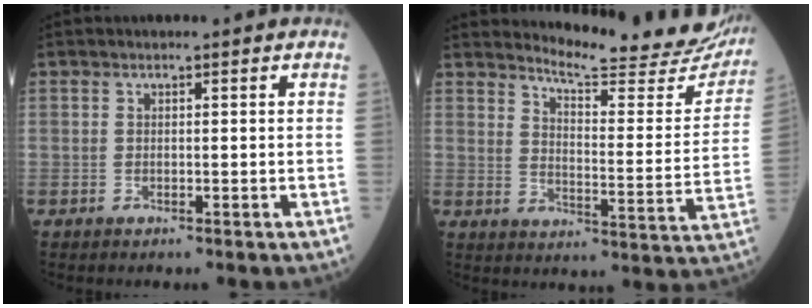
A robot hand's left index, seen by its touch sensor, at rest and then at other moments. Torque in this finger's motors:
{"motor_torque": [0.02, -0.16, 0.00, 0.00]}